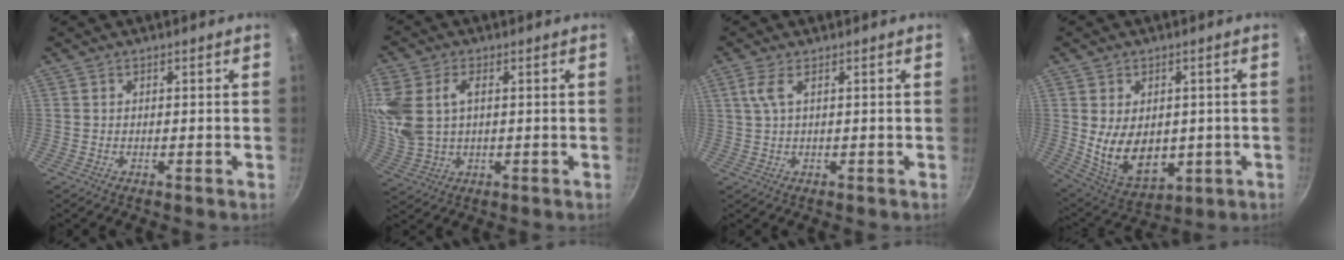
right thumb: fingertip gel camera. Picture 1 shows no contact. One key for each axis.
{"total": 12.6, "fx": 3.0, "fy": 8.2, "fz": 9.1, "tx": -0.200, "ty": 0.009, "tz": 0.065}
{"total": 3.0, "fx": 1.0, "fy": 0.8, "fz": 2.7, "tx": -0.066, "ty": 0.004, "tz": 0.023}
{"total": 13.2, "fx": -0.2, "fy": 9.2, "fz": 9.4, "tx": -0.132, "ty": -0.020, "tz": 0.029}